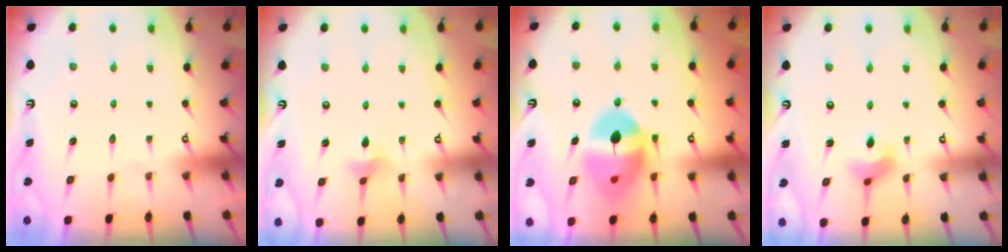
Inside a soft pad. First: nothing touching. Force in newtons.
{"total": 2.9, "press": 2.8, "slide": 0.7}
{"total": 13.6, "press": 13.5, "slide": 2.0}
{"total": 7.5, "press": 7.3, "slide": 2.1}